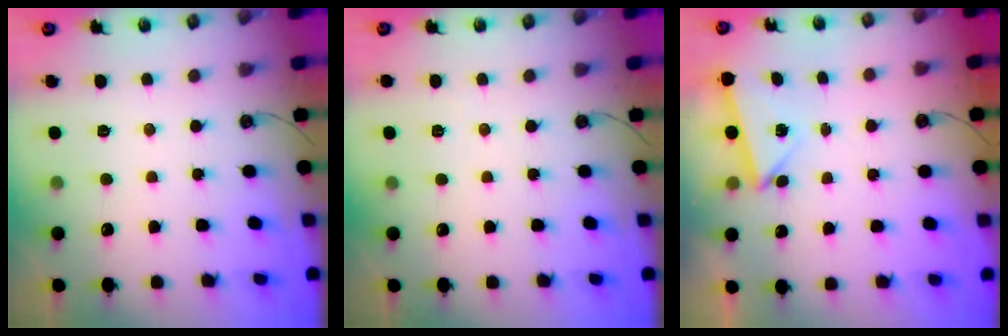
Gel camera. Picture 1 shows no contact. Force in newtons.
{"total": 2.1, "press": 1.8, "slide": 1.2}
{"total": 3.3, "press": 3.1, "slide": 1.3}